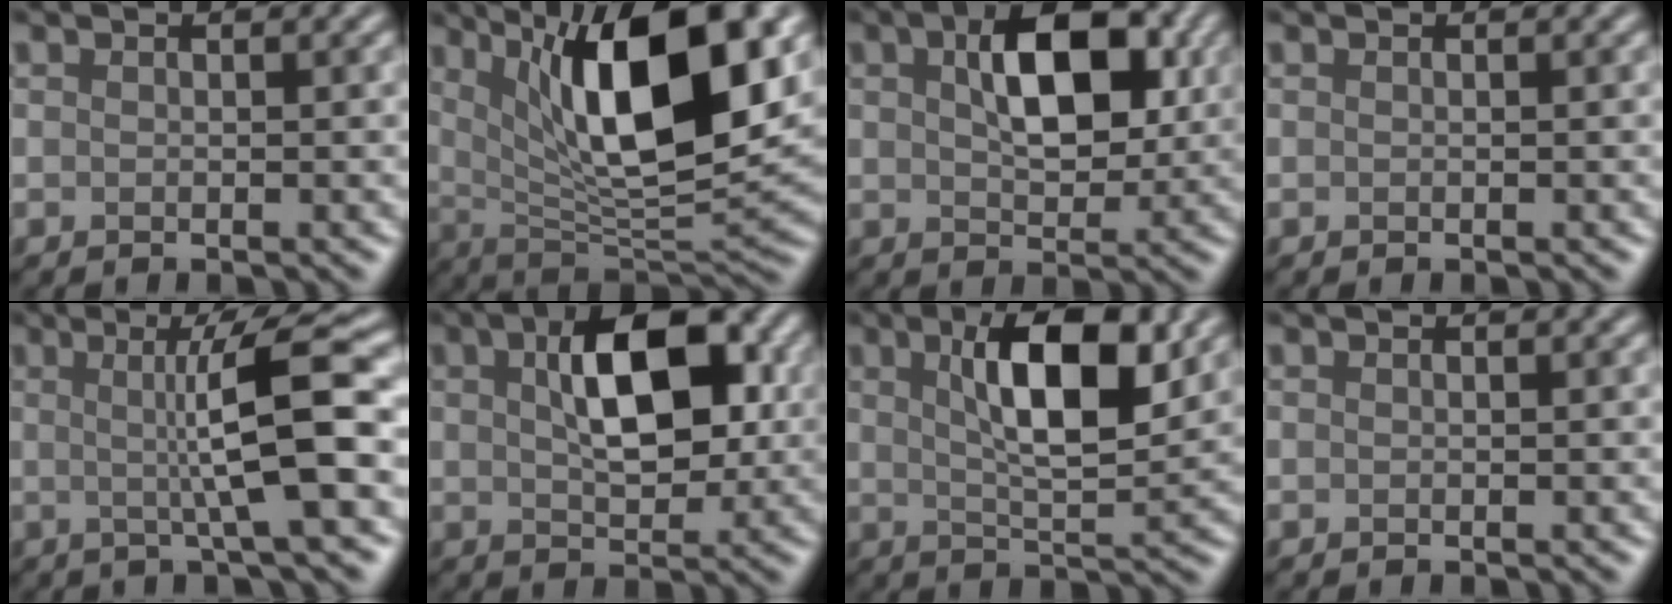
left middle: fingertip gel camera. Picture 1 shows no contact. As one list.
[{"total": 12.8, "force": [4.3, 4.3, 11.3], "torque": [-0.166, -0.004, 0.070]}, {"total": 7.1, "force": [1.8, 3.9, 5.7], "torque": [-0.096, 0.006, 0.030]}, {"total": 0.0}, {"total": 7.3, "force": [0.4, 1.0, 7.3], "torque": [-0.112, 0.007, 0.004]}, {"total": 8.0, "force": [1.8, 4.1, 6.6], "torque": [-0.107, 0.014, 0.029]}, {"total": 8.1, "force": [2.6, 2.6, 7.2], "torque": [-0.118, 0.006, 0.044]}, {"total": 0.0}]